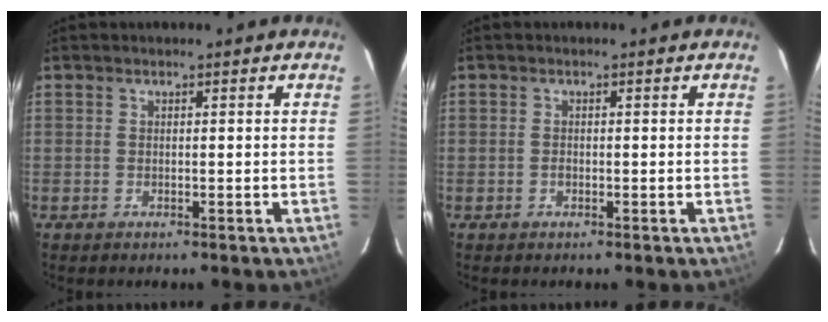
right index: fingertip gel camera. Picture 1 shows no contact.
{"total": 0.8, "force": [-0.3, 0.6, 0.4], "torque": [-0.006, 0.001, -0.007]}